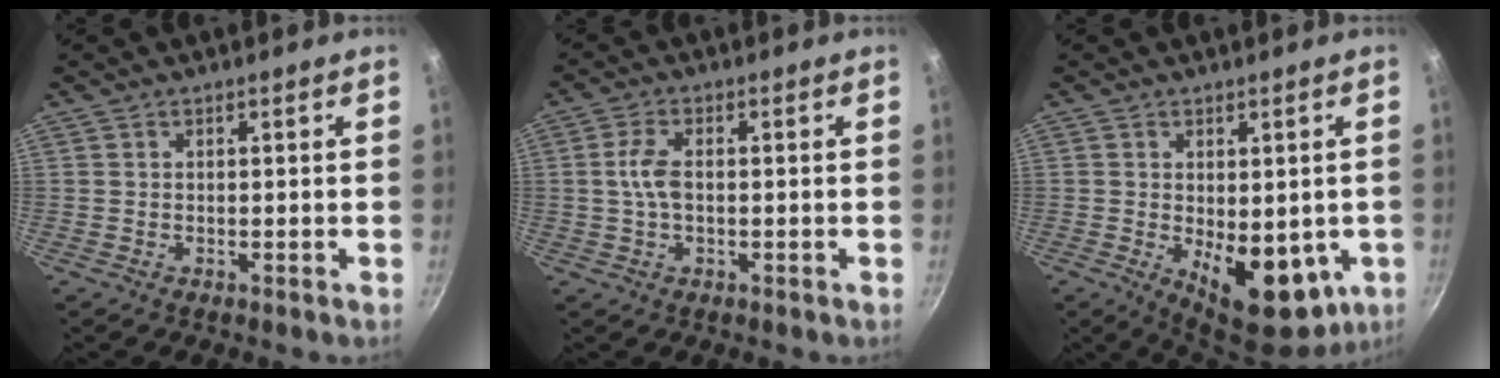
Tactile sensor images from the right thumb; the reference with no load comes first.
{"total": 4.5, "force": [-0.1, 2.4, 3.8], "torque": [-0.077, 0.011, -0.006]}
{"total": 14.4, "force": [-3.0, 7.7, 11.8], "torque": [-0.128, -0.020, -0.023]}